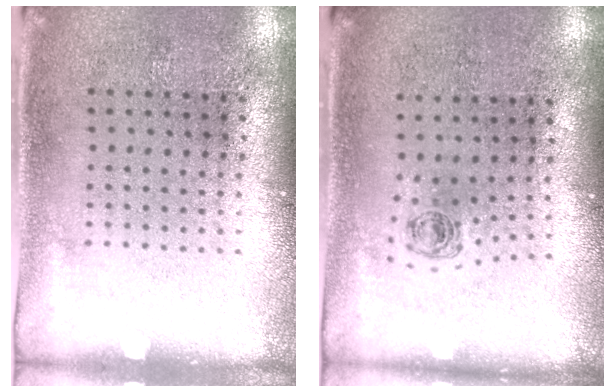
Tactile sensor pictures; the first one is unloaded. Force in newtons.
{"total": 0.5, "press": 0.3, "slide": 0.4}